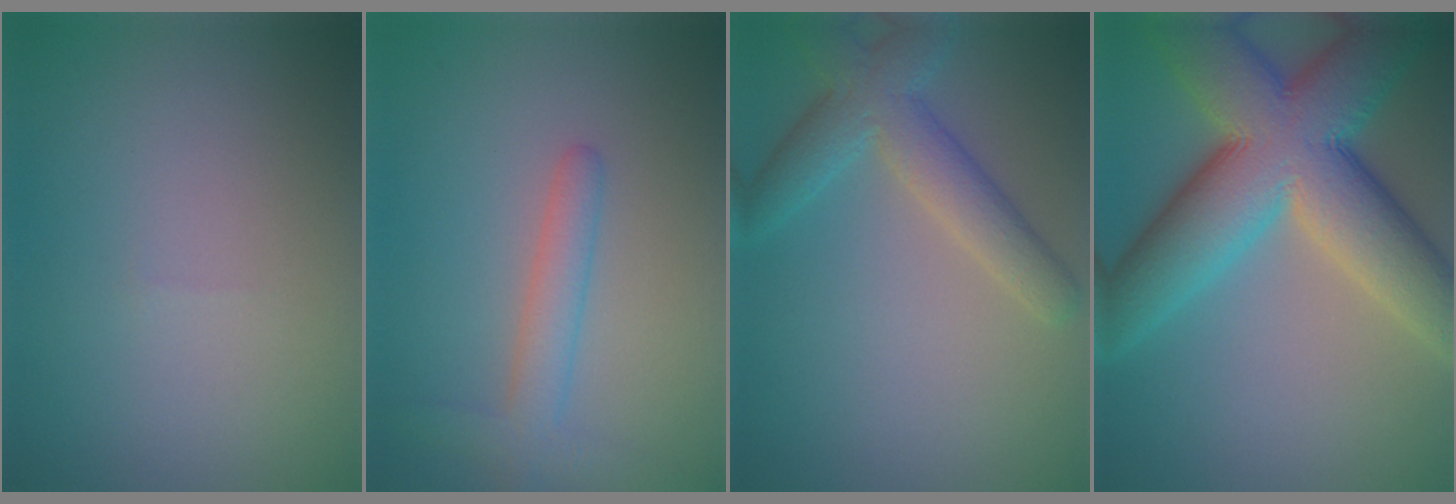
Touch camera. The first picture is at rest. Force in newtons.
{"total": 3.0, "press": 3.0, "slide": 0.2}
{"total": 4.7, "press": 4.7, "slide": 0.4}
{"total": 13.8, "press": 13.8, "slide": 0.6}